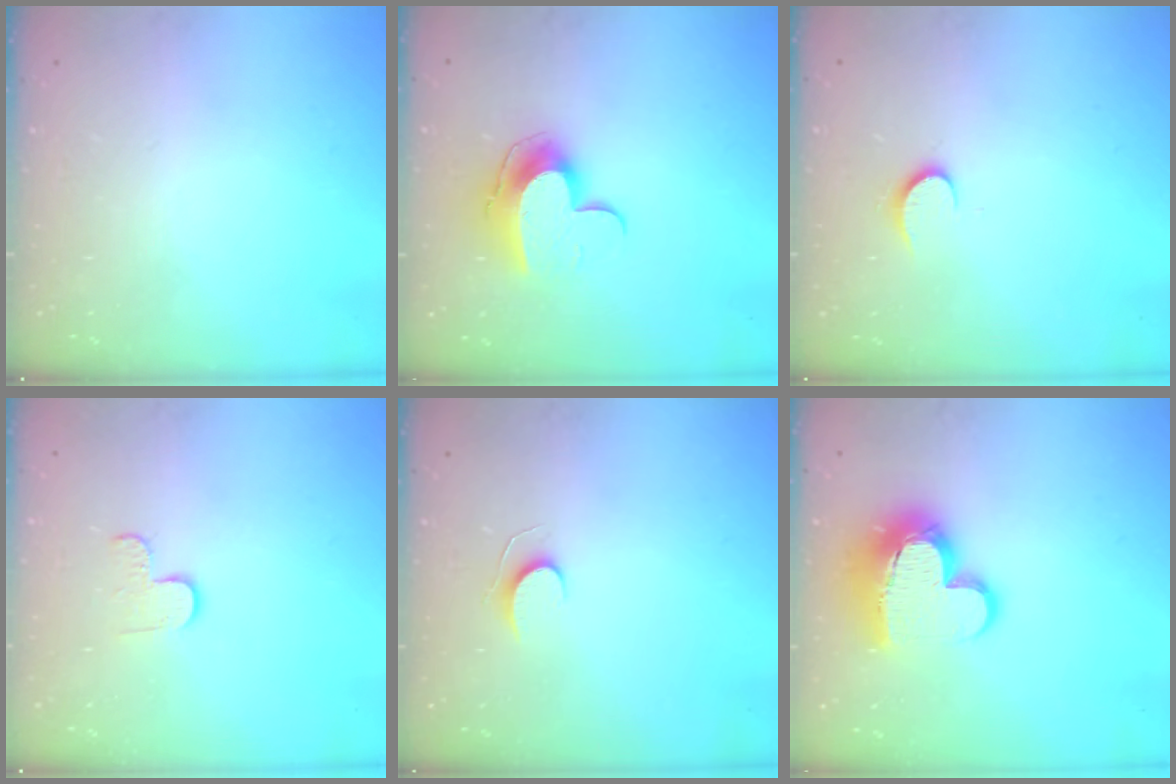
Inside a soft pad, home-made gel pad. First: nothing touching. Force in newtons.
{"total": 10.7, "press": 10.7, "slide": 0.5}
{"total": 6.7, "press": 6.7, "slide": 0.6}
{"total": 2.9, "press": 2.9, "slide": 0.3}
{"total": 5.4, "press": 5.4, "slide": 0.5}
{"total": 12.7, "press": 12.7, "slide": 1.4}